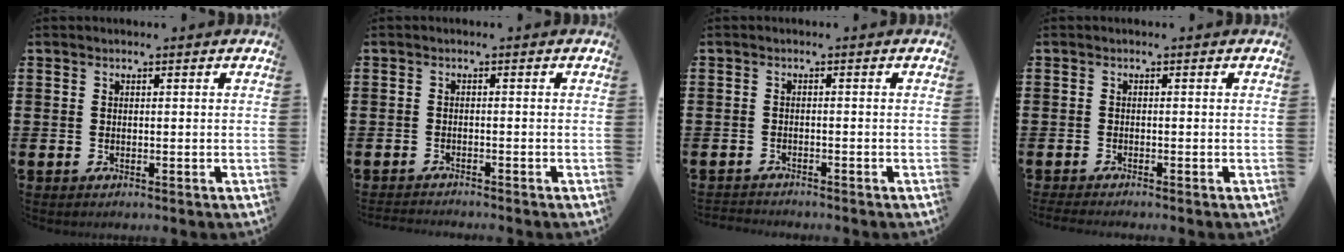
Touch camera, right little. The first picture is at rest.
{"total": 1.1, "force": [-1.1, -0.1, 0.0], "torque": [-0.002, 0.001, -0.023]}
{"total": 1.1, "force": [-1.1, 0.0, -0.1], "torque": [-0.001, 0.001, -0.024]}
{"total": 0.8, "force": [-0.7, 0.0, 0.4], "torque": [-0.005, -0.004, -0.014]}